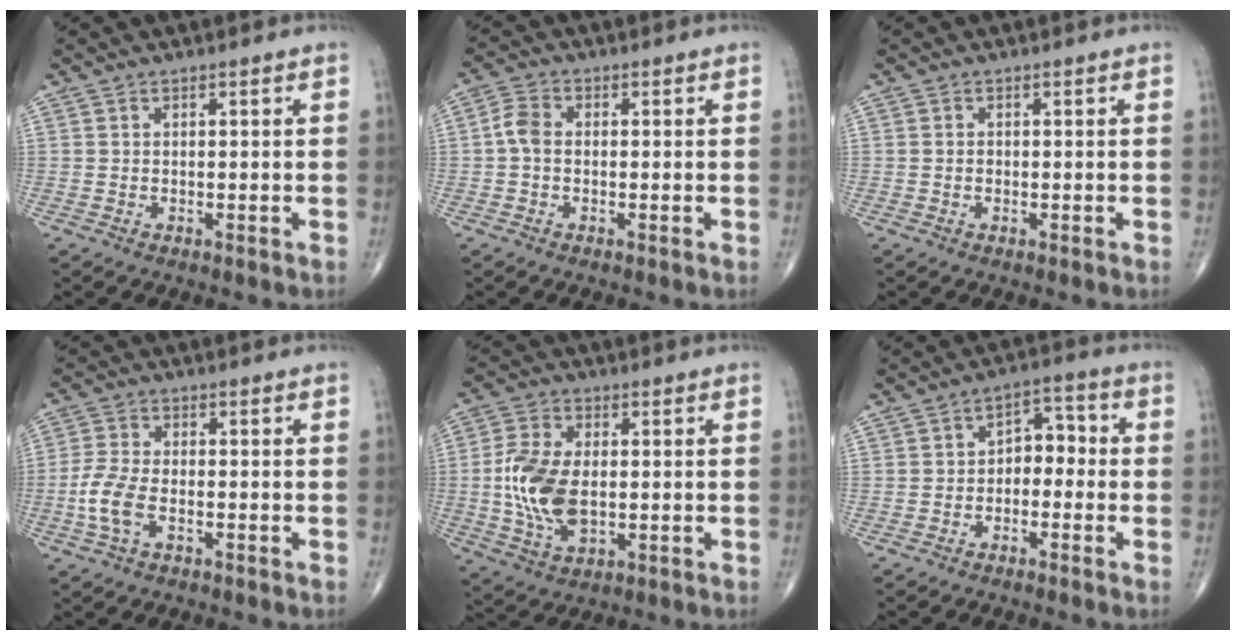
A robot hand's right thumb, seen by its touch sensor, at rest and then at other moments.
{"total": 3.6, "force": [-0.3, 2.4, 2.6], "torque": [-0.049, 0.011, -0.015]}
{"total": 0.7, "force": [-0.2, 0.5, 0.4], "torque": [-0.007, 0.002, -0.004]}
{"total": 6.4, "force": [-2.2, 3.3, 5.1], "torque": [-0.119, 0.015, -0.045]}
{"total": 12.1, "force": [-0.7, 6.9, 9.9], "torque": [-0.207, 0.000, -0.010]}
{"total": 5.7, "force": [-1.3, 3.9, 4.0], "torque": [-0.035, 0.037, -0.035]}